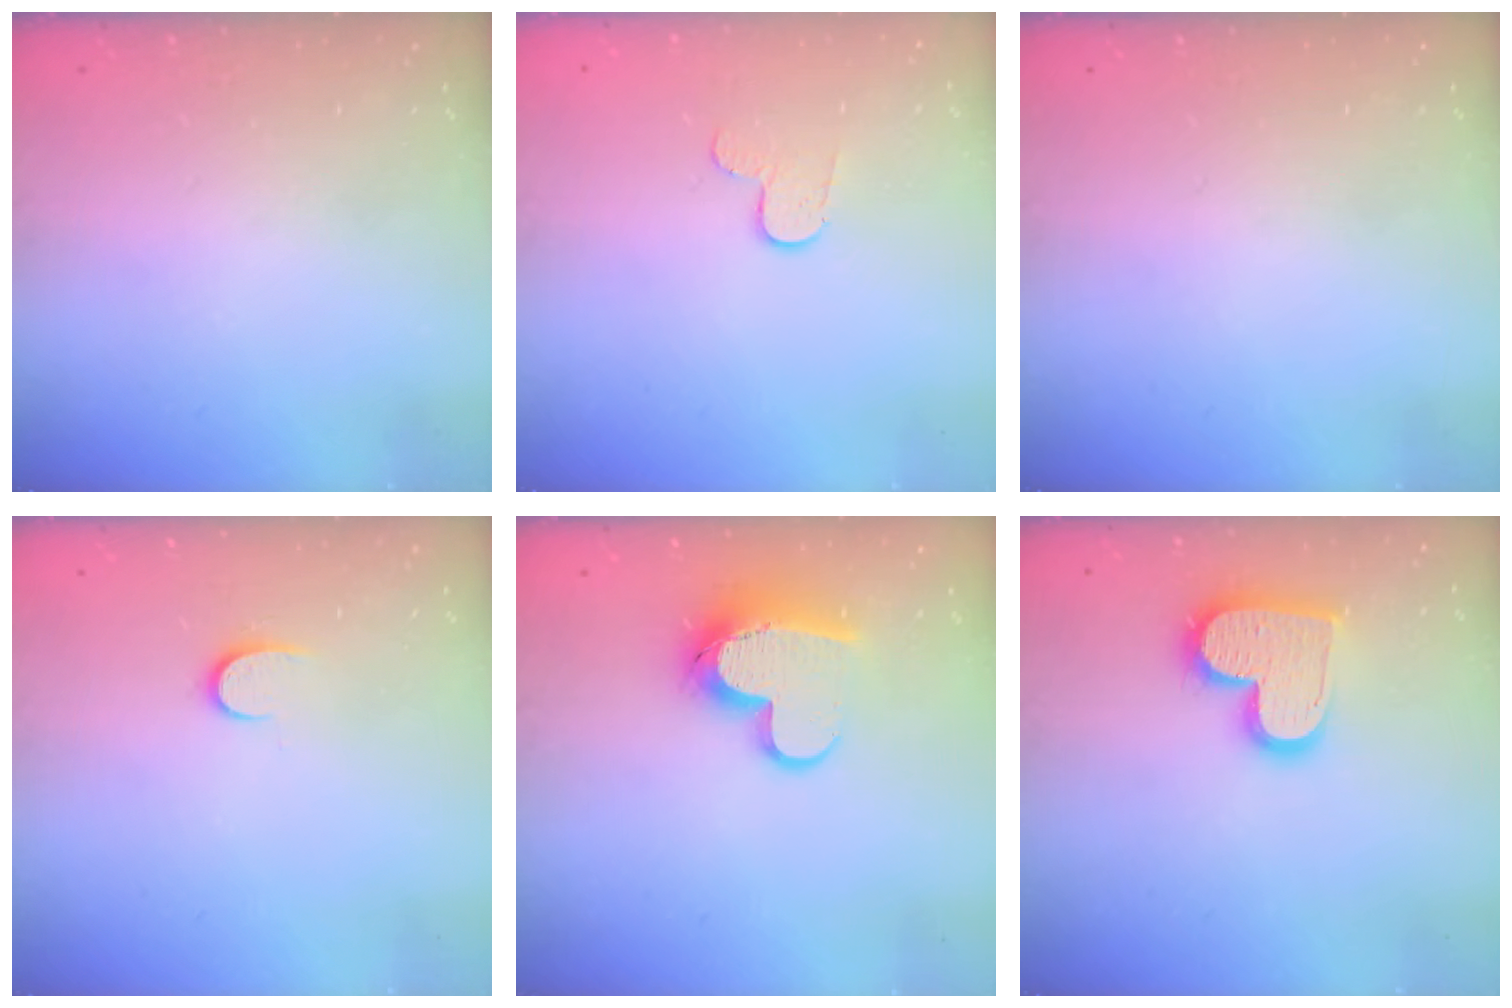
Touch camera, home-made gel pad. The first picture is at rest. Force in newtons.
{"total": 5.7, "press": 5.7, "slide": 0.5}
{"total": 0.0}
{"total": 6.5, "press": 6.5, "slide": 0.7}
{"total": 12.4, "press": 12.3, "slide": 1.2}
{"total": 16.0, "press": 16.0, "slide": 1.0}